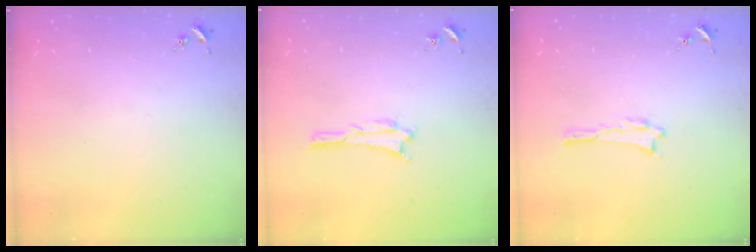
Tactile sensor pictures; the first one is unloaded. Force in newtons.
{"total": 1.1, "press": 1.1, "slide": 0.1}
{"total": 0.0}